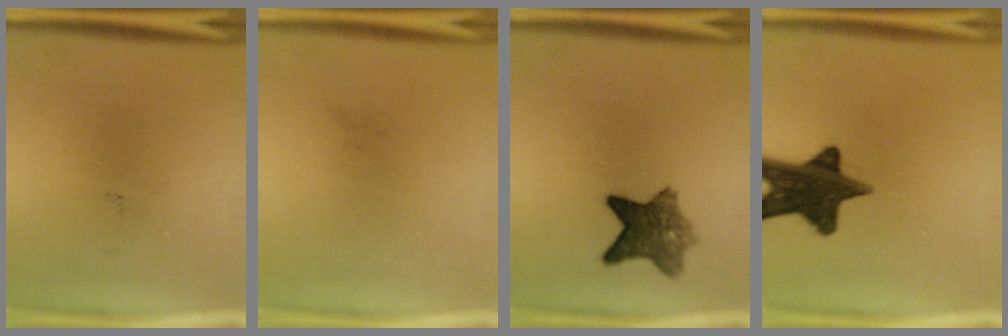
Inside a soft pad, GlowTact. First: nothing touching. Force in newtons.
{"total": 0.0}
{"total": 7.5}
{"total": 16.4}